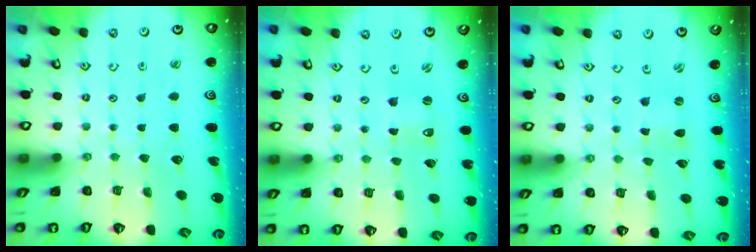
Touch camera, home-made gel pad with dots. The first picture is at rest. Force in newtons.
{"total": 1.2, "press": 1.2, "slide": 0.1}
{"total": 0.0}